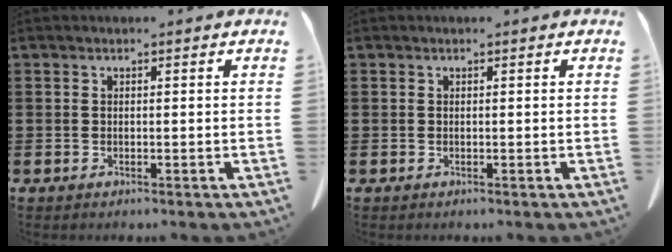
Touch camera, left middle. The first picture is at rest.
{"total": 0.0}